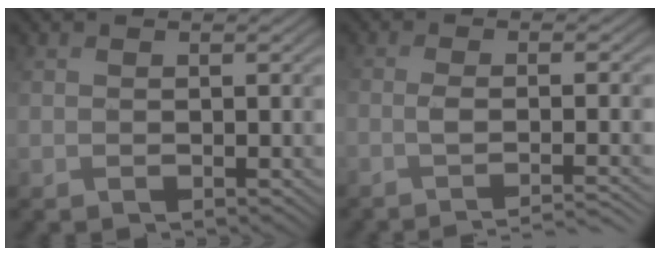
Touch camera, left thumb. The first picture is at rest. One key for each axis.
{"total": 4.8, "fx": -2.3, "fy": 1.2, "fz": 4.1, "tx": -0.054, "ty": -0.004, "tz": -0.045}